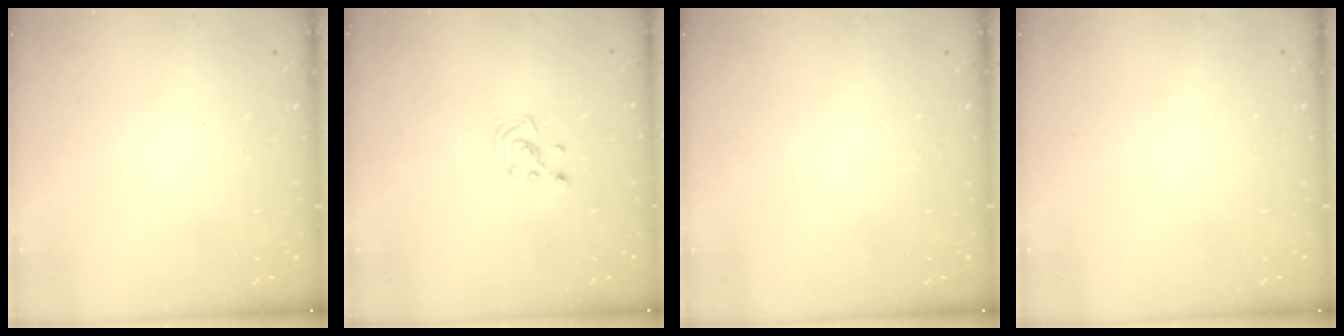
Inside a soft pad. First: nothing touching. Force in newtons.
{"total": 3.4, "press": 3.4, "slide": 0.3}
{"total": 0.0}
{"total": 0.0}